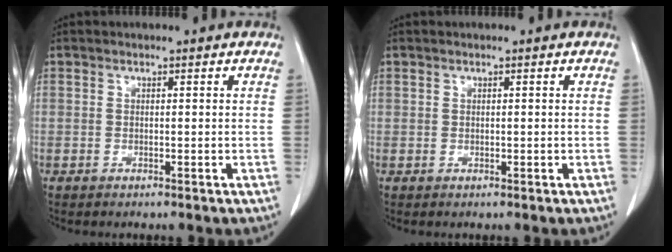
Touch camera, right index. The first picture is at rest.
{"total": 0.0}